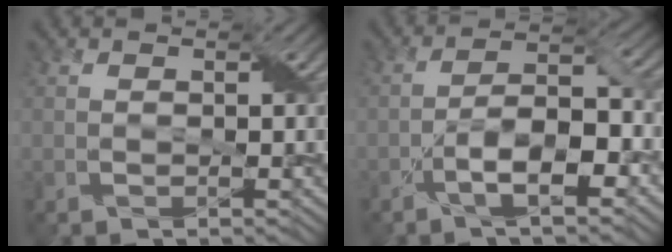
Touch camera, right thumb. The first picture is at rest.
{"total": 7.9, "force": [-3.7, 2.6, 6.4], "torque": [-0.107, 0.013, -0.071]}